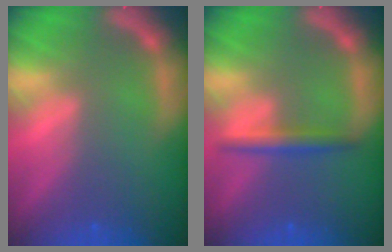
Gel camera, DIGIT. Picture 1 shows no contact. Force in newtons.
{"total": 2.4}